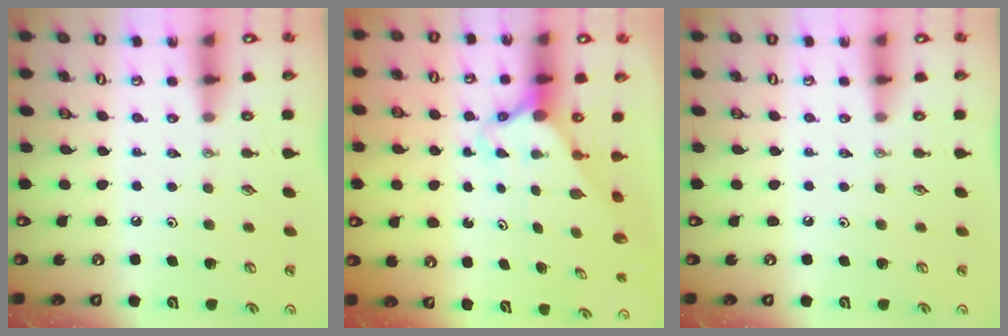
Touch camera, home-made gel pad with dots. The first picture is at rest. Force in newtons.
{"total": 2.8, "press": 2.8, "slide": 0.2}
{"total": 0.0}